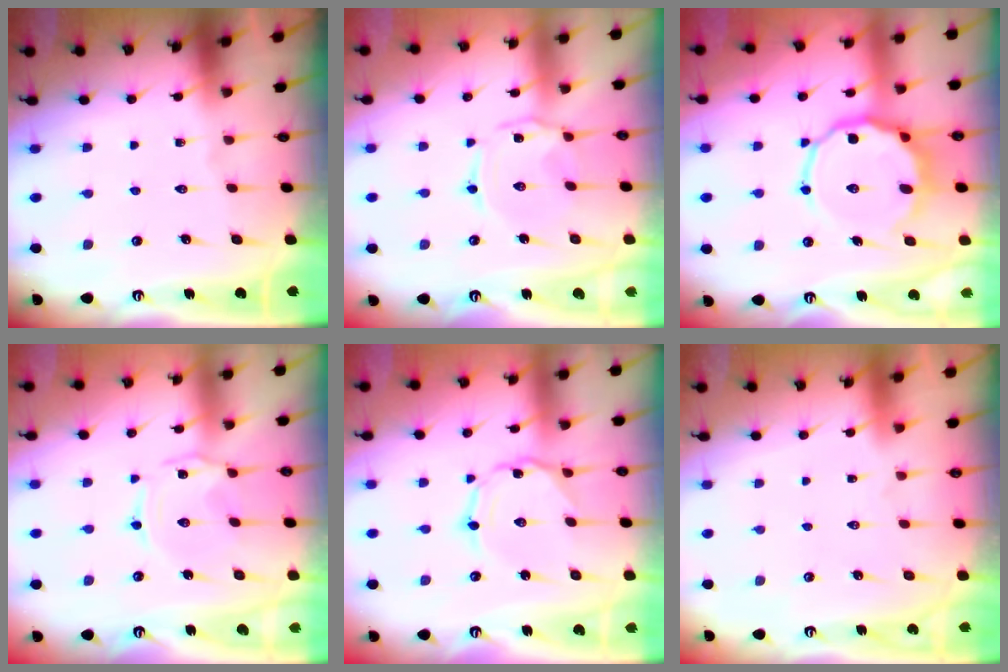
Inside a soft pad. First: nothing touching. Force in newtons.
{"total": 2.1, "press": 2.0, "slide": 0.4}
{"total": 11.1, "press": 10.9, "slide": 2.1}
{"total": 1.3, "press": 1.3, "slide": 0.3}
{"total": 1.1, "press": 1.0, "slide": 0.2}
{"total": 1.6, "press": 1.6, "slide": 0.1}